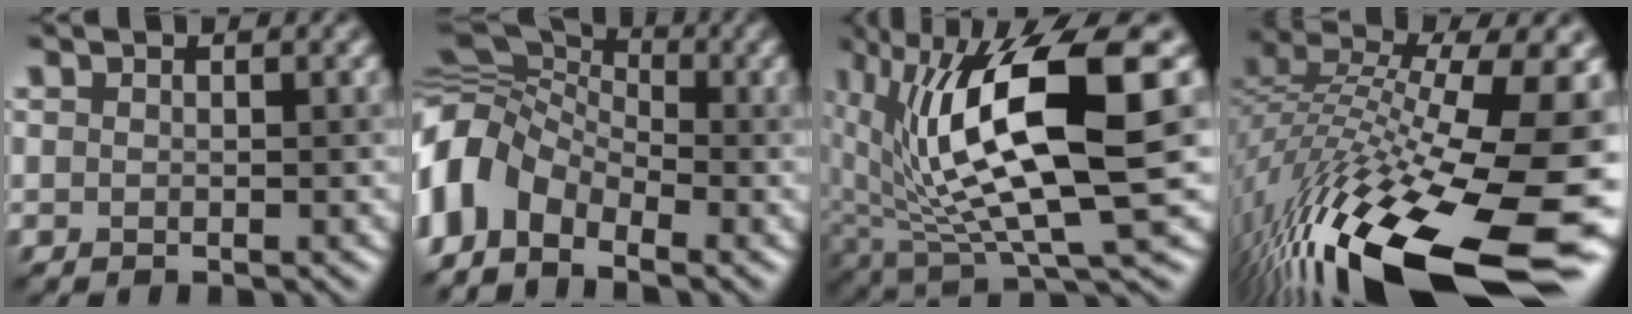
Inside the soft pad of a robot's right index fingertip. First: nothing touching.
{"total": 8.8, "force": [-3.3, 6.1, 5.4], "torque": [-0.114, -0.002, -0.083]}
{"total": 13.7, "force": [3.3, 4.2, 12.6], "torque": [-0.234, -0.008, 0.073]}
{"total": 18.6, "force": [-8.3, 6.2, 15.5], "torque": [-0.308, -0.002, -0.141]}